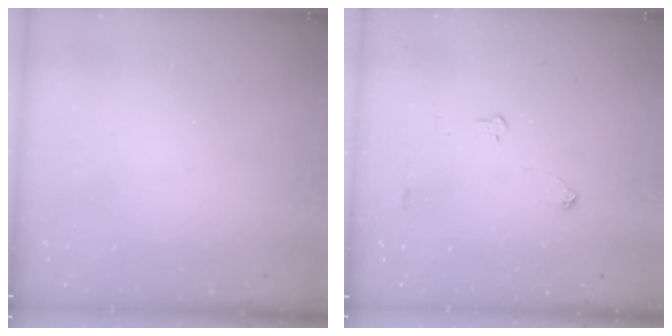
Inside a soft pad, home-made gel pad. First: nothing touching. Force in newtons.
{"total": 3.2, "press": 3.1, "slide": 0.5}